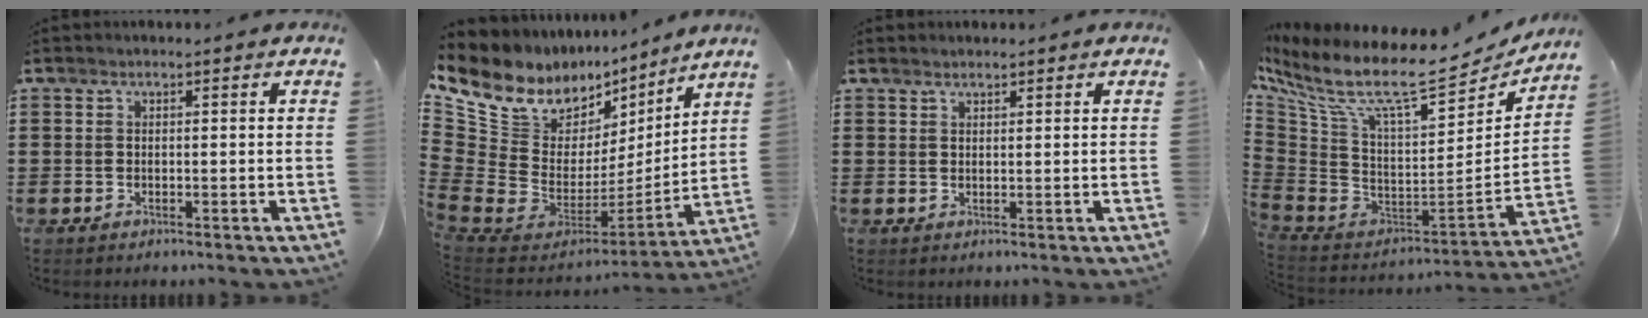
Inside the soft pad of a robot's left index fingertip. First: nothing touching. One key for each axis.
{"total": 11.2, "fx": 7.5, "fy": 7.3, "fz": 4.0, "tx": -0.121, "ty": -0.069, "tz": 0.134}
{"total": 1.1, "fx": 1.1, "fy": 0.3, "fz": 0.2, "tx": -0.005, "ty": 0.001, "tz": 0.021}
{"total": 12.6, "fx": 8.3, "fy": 3.3, "fz": 8.8, "tx": -0.197, "ty": -0.073, "tz": 0.132}